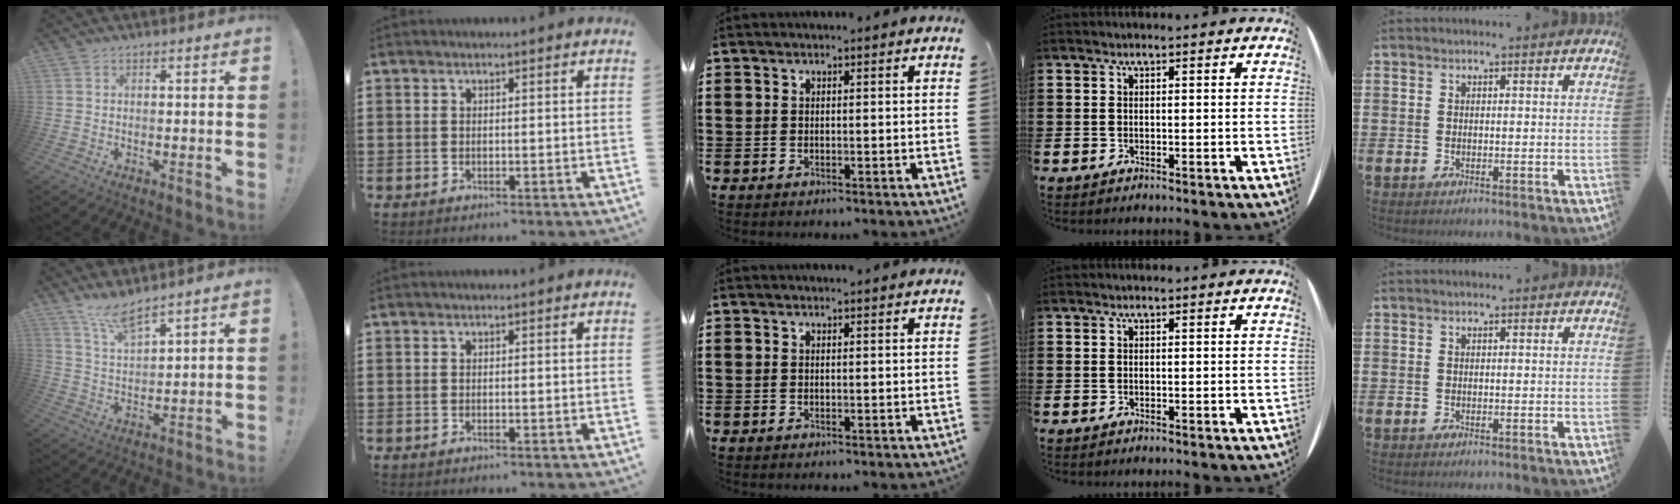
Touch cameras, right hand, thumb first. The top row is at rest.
{"thumb": {"total": 8.1, "force": [6.8, 1.4, 4.2], "torque": [-0.082, -0.038, 0.123]}, "middle": {"total": 0.5, "force": [0.5, 0.0, 0.1], "torque": [0.004, -0.003, 0.008]}}